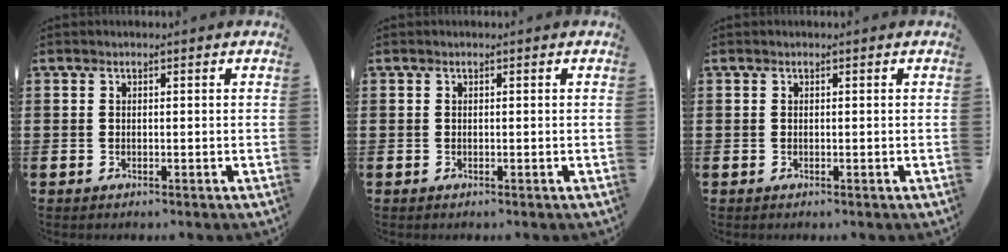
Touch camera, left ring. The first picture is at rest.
{"total": 0.0}
{"total": 0.0}